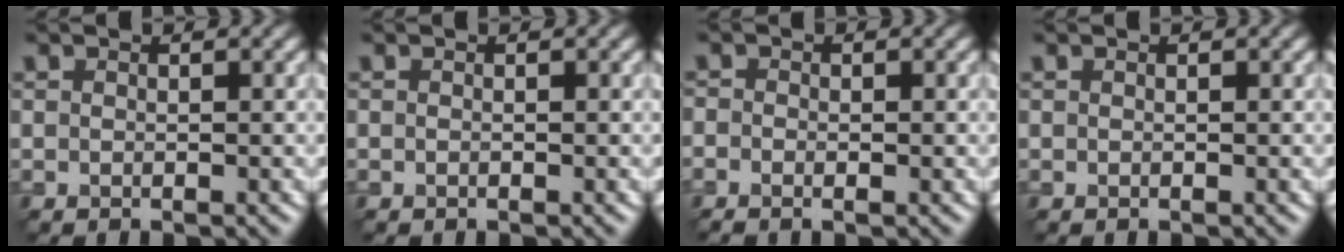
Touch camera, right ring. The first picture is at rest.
{"total": 0.0}
{"total": 1.4, "force": [-0.5, 0.8, 0.9], "torque": [-0.010, -0.002, -0.006]}
{"total": 0.0}